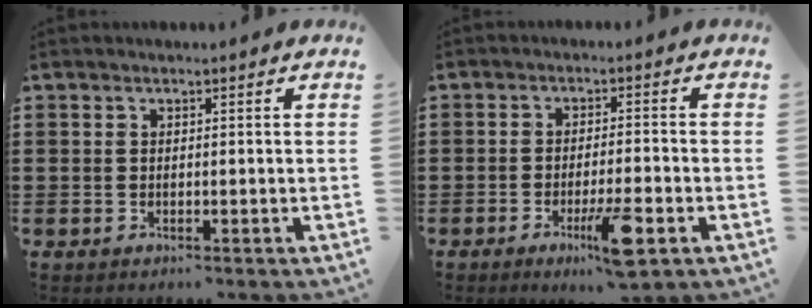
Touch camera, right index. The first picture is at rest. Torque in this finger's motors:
{"motor_torque": [0.90, -0.06, 0.43, 0.08]}